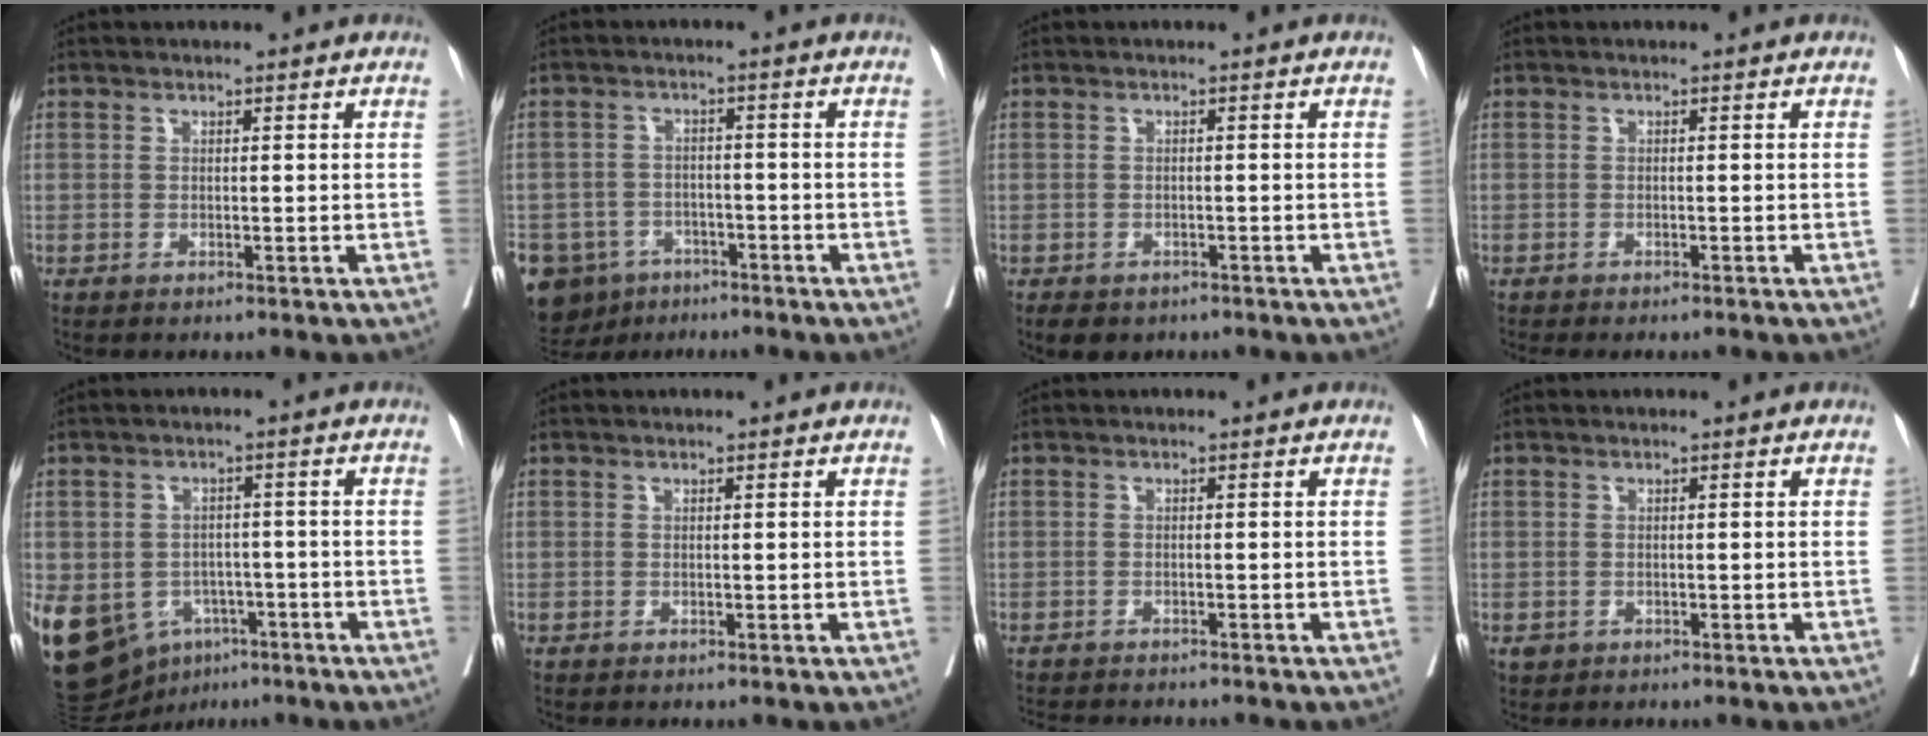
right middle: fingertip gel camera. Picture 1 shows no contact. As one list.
[{"total": 13.0, "force": [-8.0, 9.5, 3.8], "torque": [-0.109, 0.004, -0.112]}, {"total": 4.5, "force": [-3.4, 2.5, 1.6], "torque": [-0.020, -0.002, -0.042]}, {"total": 4.6, "force": [-4.1, 0.9, 1.9], "torque": [-0.013, -0.006, -0.055]}, {"total": 19.4, "force": [-8.5, 14.7, 9.3], "torque": [-0.243, 0.000, -0.113]}, {"total": 0.0}, {"total": 6.5, "force": [-6.0, 1.0, 2.3], "torque": [-0.026, -0.006, -0.085]}, {"total": 1.0, "force": [-0.4, 0.9, 0.2], "torque": [-0.004, 0.003, -0.001]}]